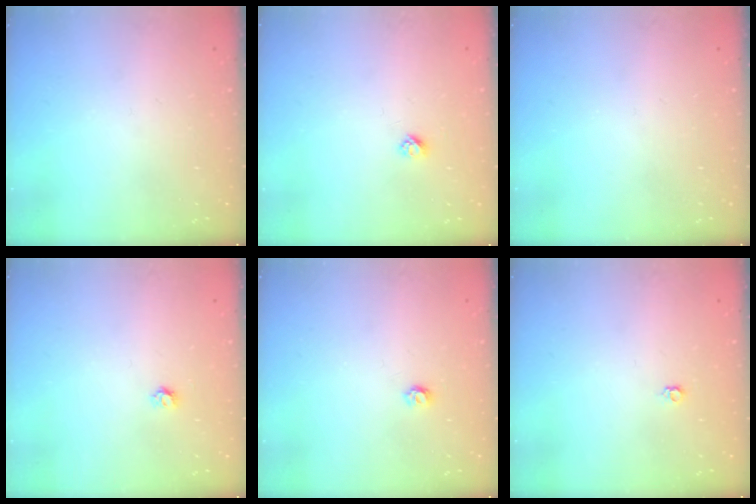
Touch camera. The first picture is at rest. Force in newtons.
{"total": 2.7, "press": 2.6, "slide": 0.3}
{"total": 0.0}
{"total": 3.2, "press": 3.2, "slide": 0.3}
{"total": 3.5, "press": 3.5, "slide": 0.3}
{"total": 3.1, "press": 3.0, "slide": 0.6}